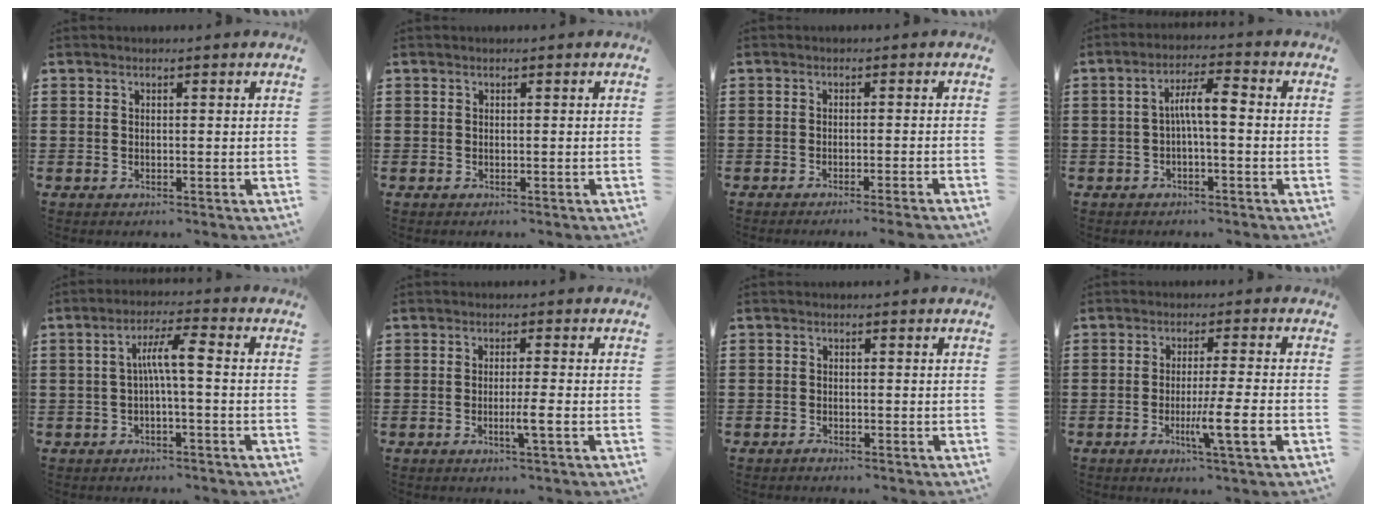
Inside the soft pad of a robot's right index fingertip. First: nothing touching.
{"total": 0.0}
{"total": 1.8, "force": [-1.5, -0.5, 0.8], "torque": [-0.015, -0.005, -0.028]}
{"total": 5.3, "force": [-0.3, 1.3, 5.1], "torque": [-0.104, 0.008, -0.013]}
{"total": 5.4, "force": [-0.4, 0.7, 5.3], "torque": [-0.101, 0.008, -0.012]}
{"total": 3.1, "force": [-1.1, -0.4, 2.9], "torque": [-0.047, -0.010, -0.022]}
{"total": 0.8, "force": [-0.8, 0.3, 0.1], "torque": [-0.003, 0.002, -0.018]}
{"total": 7.0, "force": [-2.3, -0.2, 6.7], "torque": [-0.107, -0.014, -0.038]}